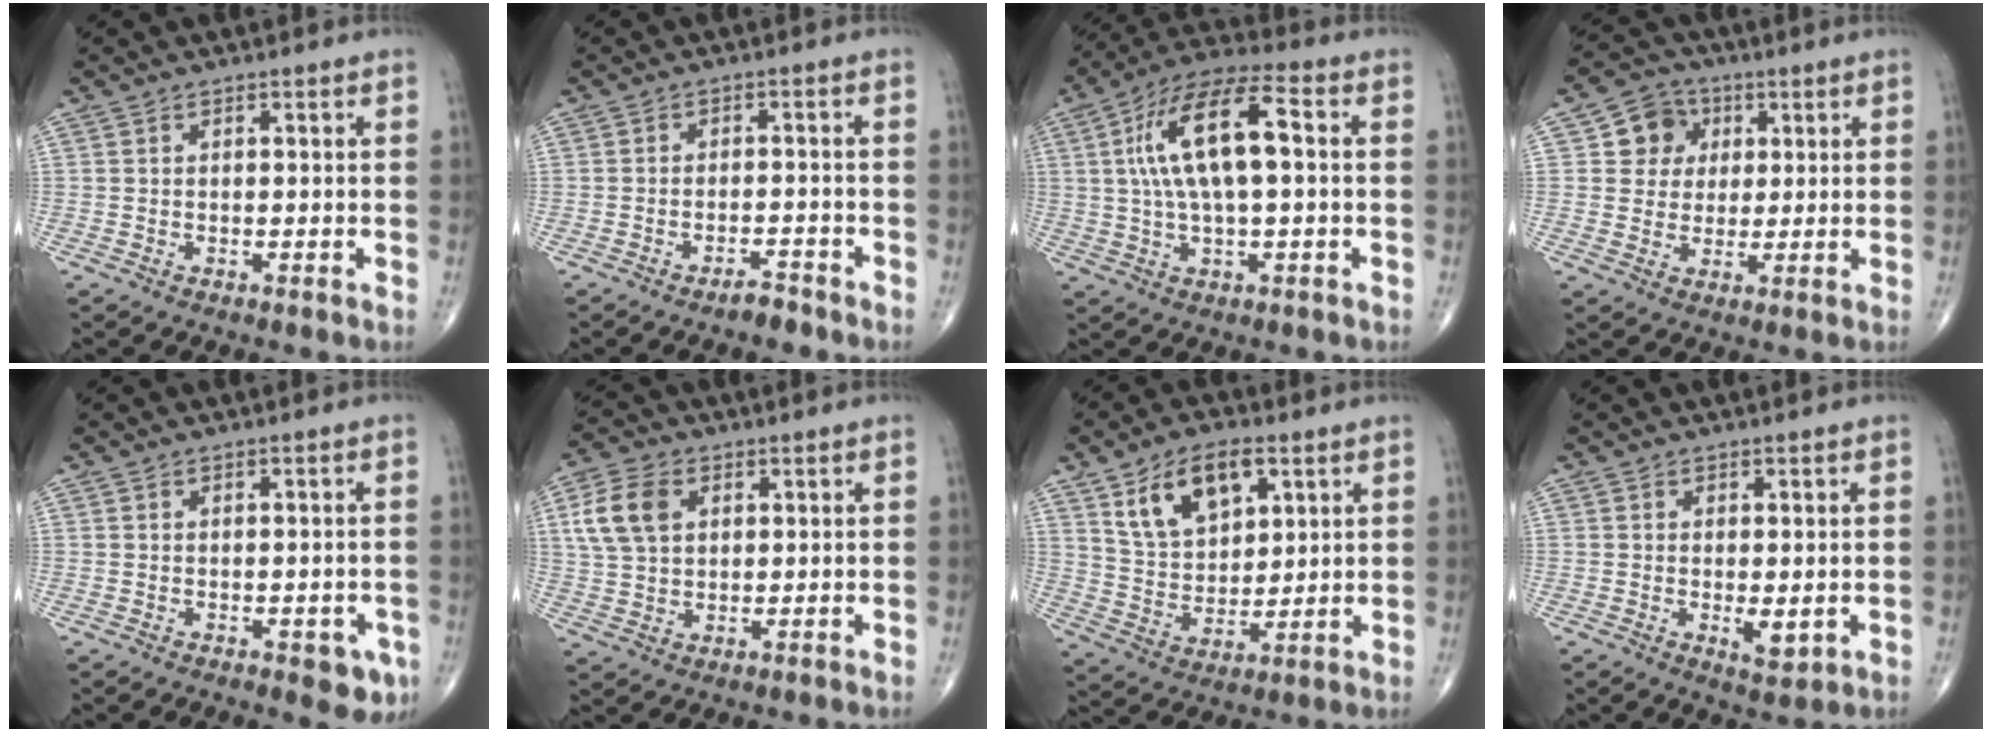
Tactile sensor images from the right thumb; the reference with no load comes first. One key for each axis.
{"total": 2.8, "fx": -2.4, "fy": 0.8, "fz": 1.4, "tx": -0.024, "ty": 0.012, "tz": -0.041}
{"total": 15.5, "fx": 2.2, "fy": 5.7, "fz": 14.3, "tx": -0.273, "ty": 0.035, "tz": 0.035}
{"total": 7.4, "fx": 2.1, "fy": 6.7, "fz": 2.3, "tx": 0.002, "ty": 0.001, "tz": 0.030}
{"total": 4.6, "fx": -1.8, "fy": 2.3, "fz": 3.6, "tx": -0.018, "ty": -0.002, "tz": -0.018}
{"total": 9.3, "fx": 2.9, "fy": 6.3, "fz": 6.2, "tx": -0.118, "ty": 0.003, "tz": 0.054}
{"total": 13.2, "fx": 6.3, "fy": 7.6, "fz": 8.7, "tx": -0.126, "ty": -0.023, "tz": 0.122}
{"total": 3.4, "fx": -0.3, "fy": 1.6, "fz": 3.0, "tx": -0.038, "ty": -0.010, "tz": 0.000}